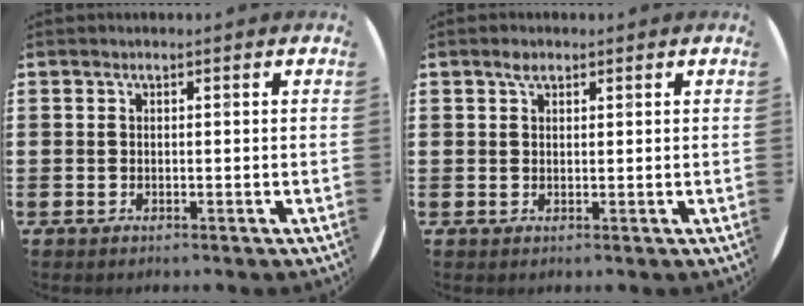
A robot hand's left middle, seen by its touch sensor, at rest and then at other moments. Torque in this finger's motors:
{"motor_torque": [0.36, -0.22, 0.00, 0.05]}